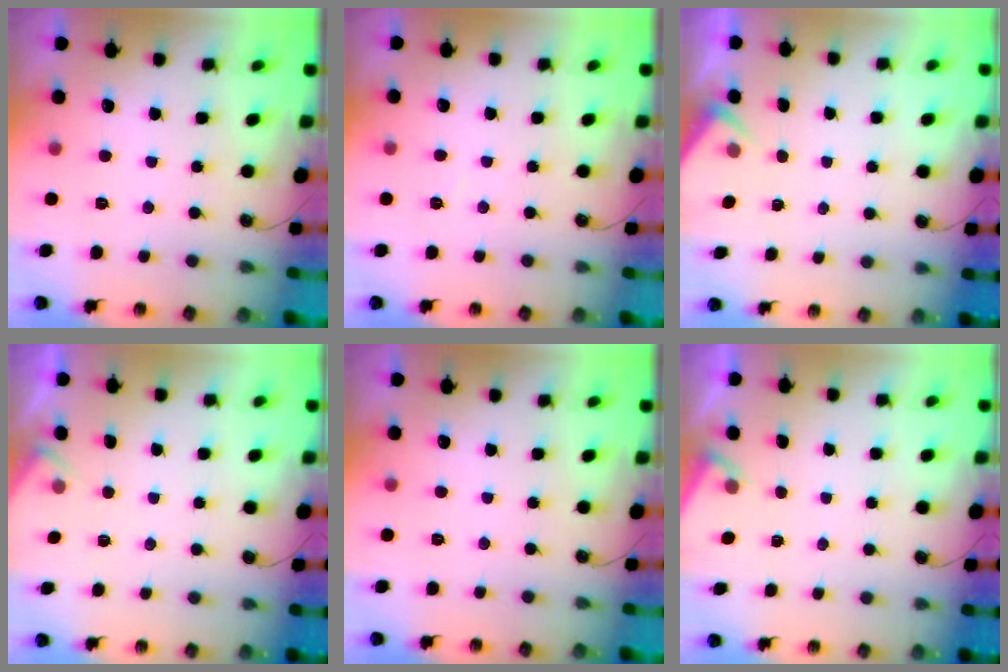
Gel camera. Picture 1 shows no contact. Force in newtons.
{"total": 4.8, "press": 4.7, "slide": 0.8}
{"total": 2.8, "press": 2.7, "slide": 0.4}
{"total": 4.3, "press": 4.2, "slide": 0.6}
{"total": 0.0}
{"total": 3.1, "press": 3.1, "slide": 0.5}